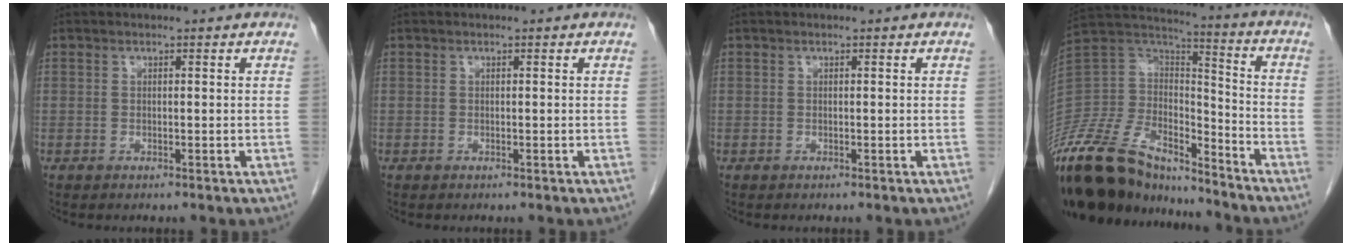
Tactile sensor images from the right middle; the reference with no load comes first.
{"total": 0.0}
{"total": 0.0}
{"total": 26.4, "force": [-21.9, 8.5, 12.1], "torque": [-0.292, -0.017, -0.390]}